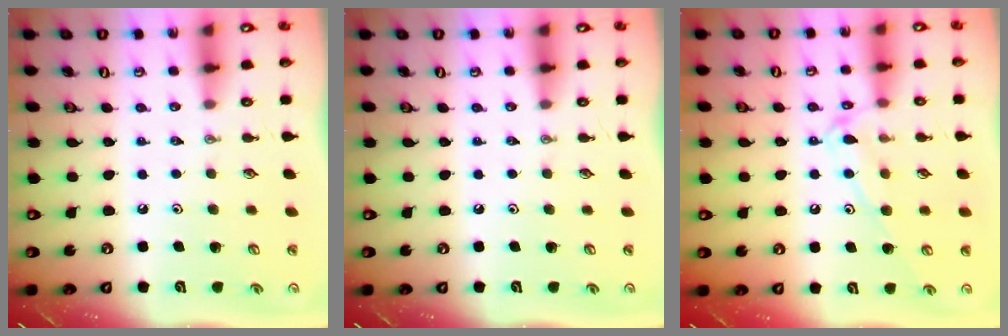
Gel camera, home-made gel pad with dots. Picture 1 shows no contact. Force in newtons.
{"total": 0.0}
{"total": 12.8, "press": 12.7, "slide": 1.1}